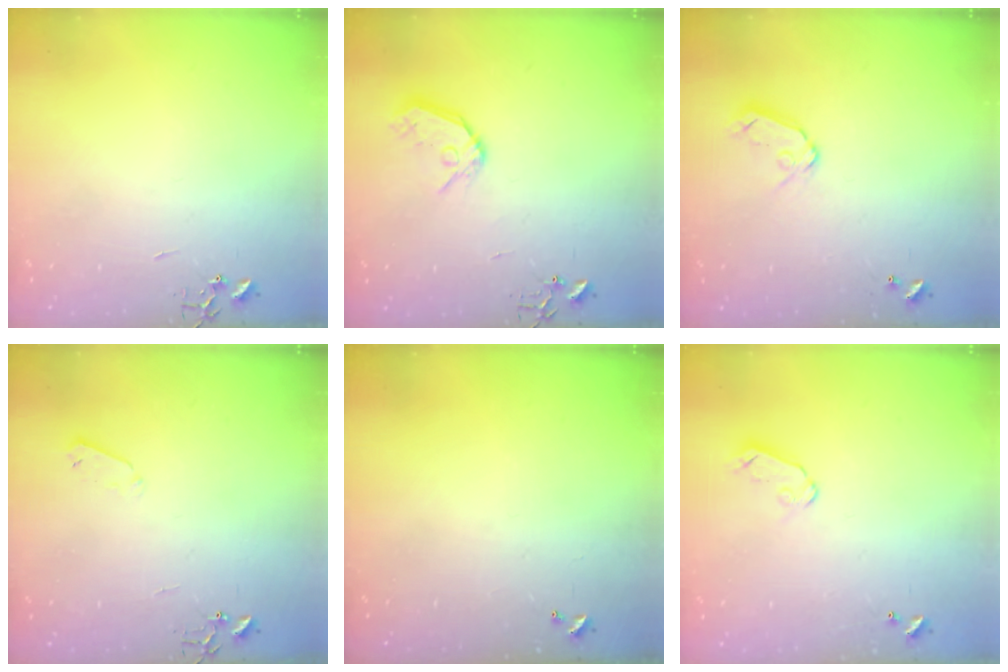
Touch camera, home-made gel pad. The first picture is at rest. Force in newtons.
{"total": 10.5, "press": 10.5, "slide": 1.3}
{"total": 7.1, "press": 7.1, "slide": 0.8}
{"total": 3.3, "press": 3.2, "slide": 0.7}
{"total": 0.0}
{"total": 5.4, "press": 5.4, "slide": 0.5}